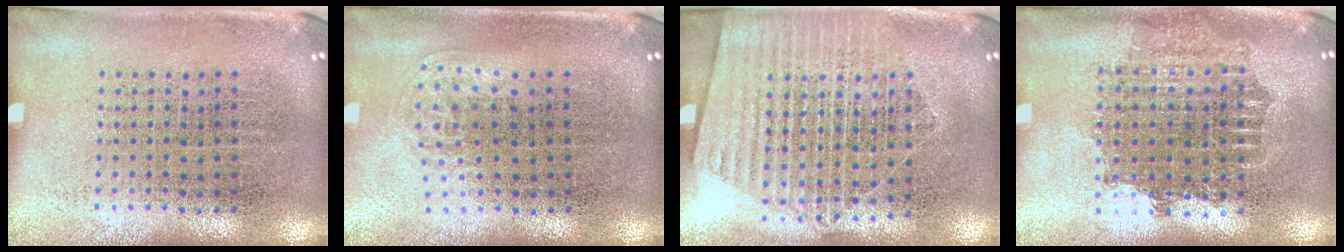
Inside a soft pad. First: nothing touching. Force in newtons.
{"total": 1.0, "press": 0.7, "slide": 0.7}
{"total": 1.6, "press": 1.5, "slide": 0.7}
{"total": 1.7, "press": 1.4, "slide": 1.0}